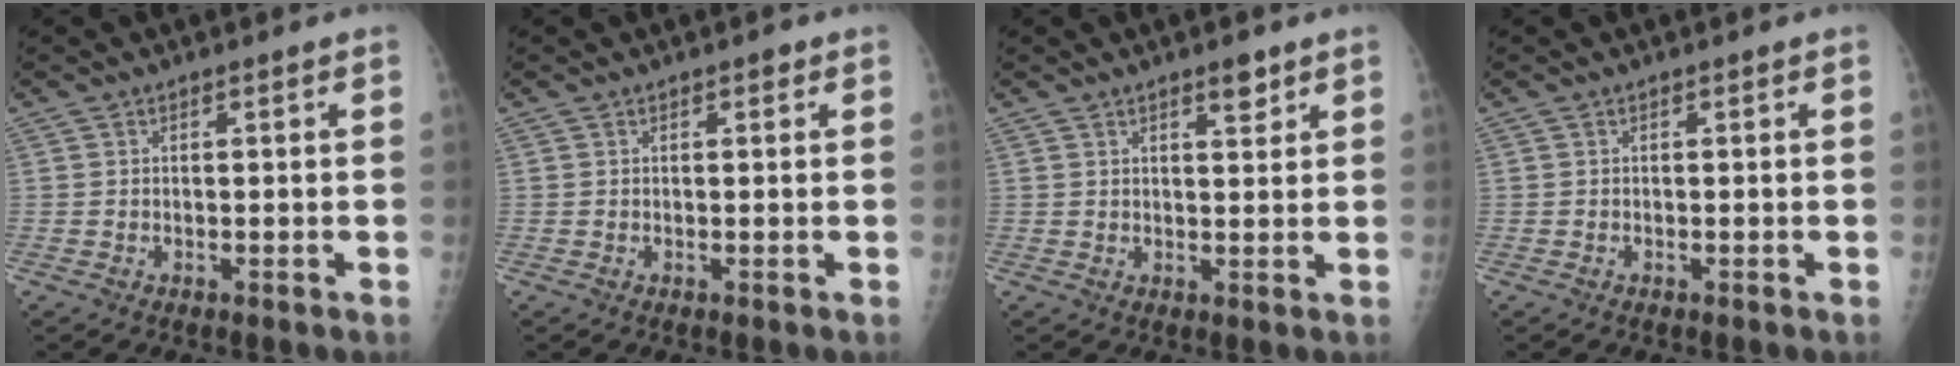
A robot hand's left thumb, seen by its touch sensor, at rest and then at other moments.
{"total": 0.9, "force": [0.5, 0.4, 0.6], "torque": [-0.003, 0.000, 0.003]}
{"total": 3.0, "force": [2.0, 1.0, 2.0], "torque": [-0.016, -0.012, 0.030]}
{"total": 0.0}